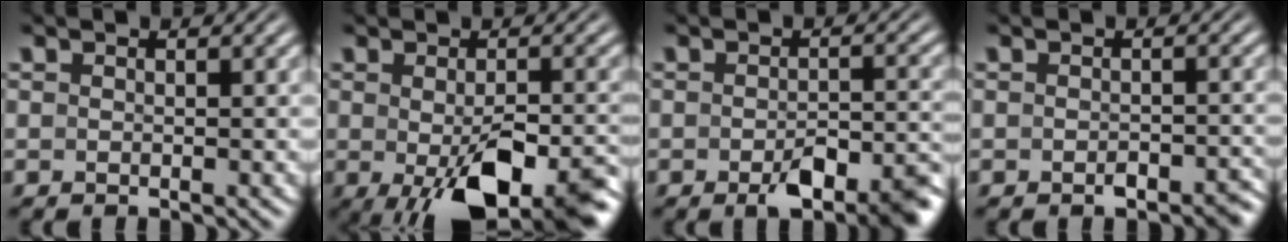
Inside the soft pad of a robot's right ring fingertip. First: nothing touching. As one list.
[{"total": 8.3, "force": [-3.2, 3.1, 7.0], "torque": [-0.118, -0.039, -0.027]}, {"total": 4.6, "force": [-2.8, 1.5, 3.3], "torque": [-0.045, -0.004, -0.045]}, {"total": 1.7, "force": [-1.5, 0.5, 0.6], "torque": [-0.005, -0.001, -0.024]}]